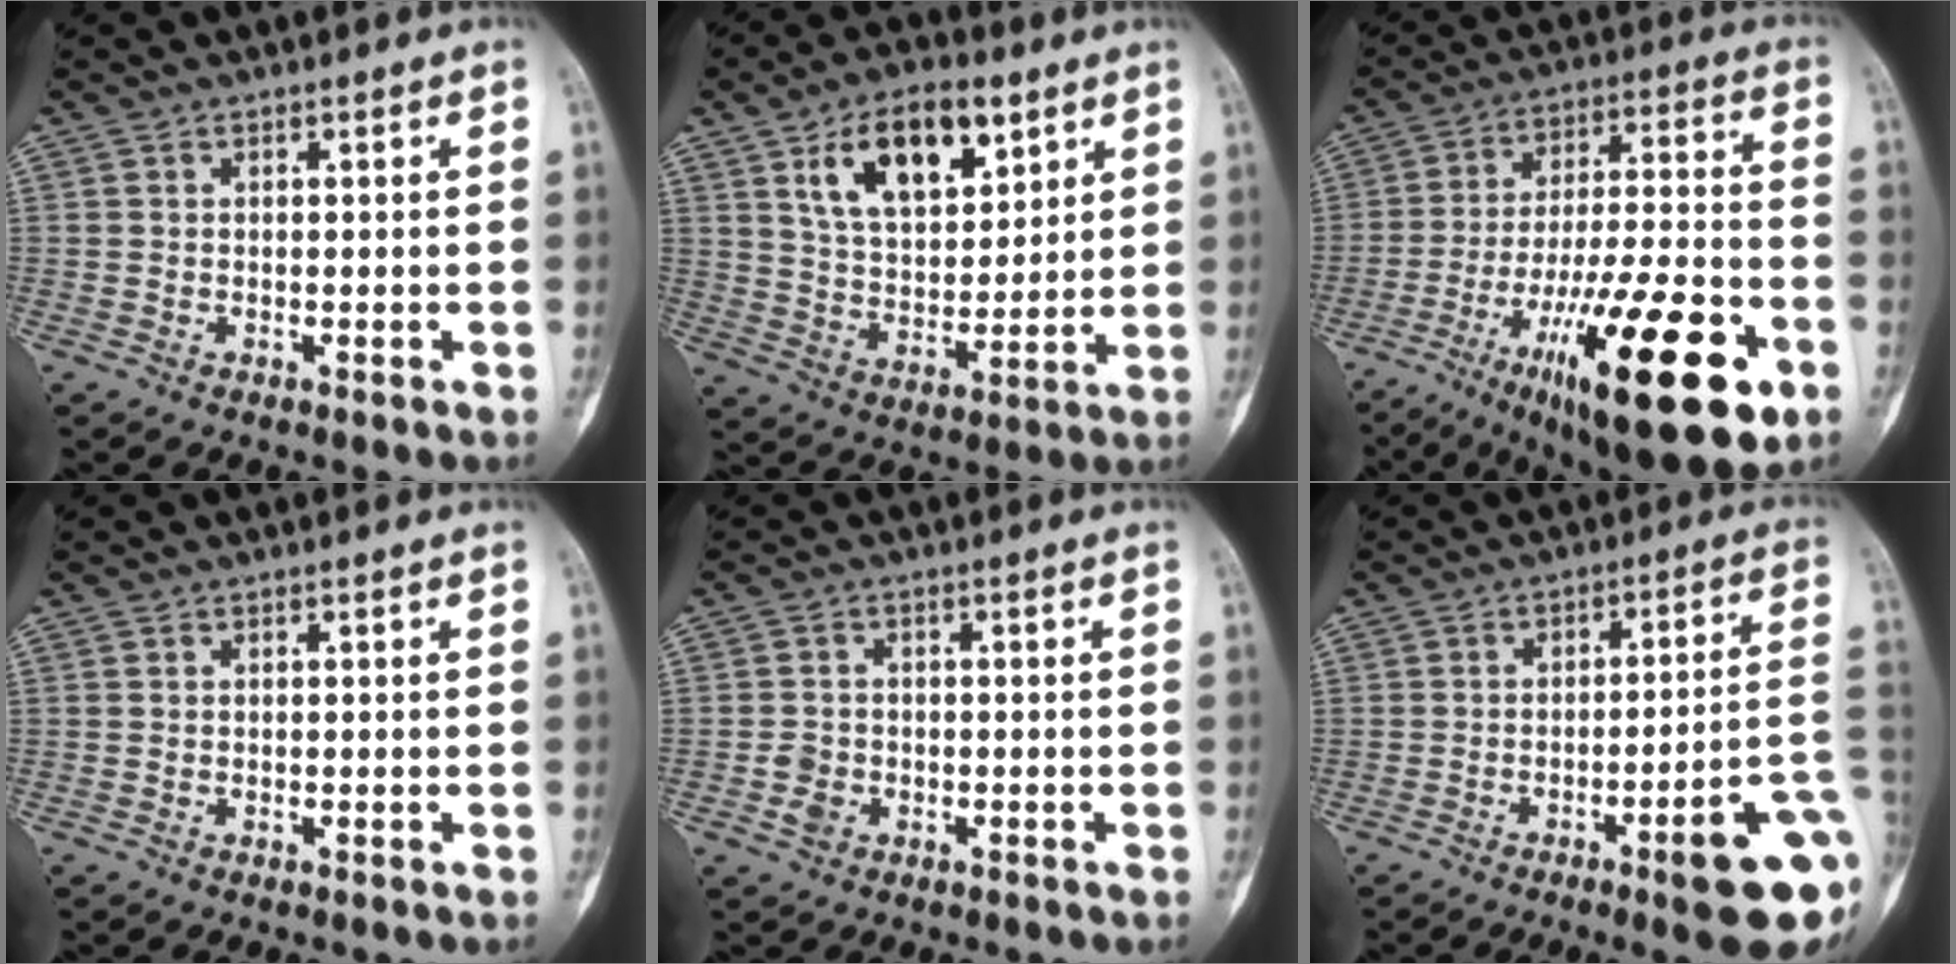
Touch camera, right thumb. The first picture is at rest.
{"total": 15.1, "force": [7.4, 7.9, 10.5], "torque": [-0.140, -0.029, 0.133]}
{"total": 25.7, "force": [-11.3, 7.2, 21.9], "torque": [-0.338, 0.045, -0.171]}
{"total": 0.0}
{"total": 2.8, "force": [-1.0, 2.3, 1.2], "torque": [-0.015, 0.008, -0.016]}
{"total": 14.9, "force": [-5.5, 2.3, 13.6], "torque": [-0.141, 0.028, -0.068]}